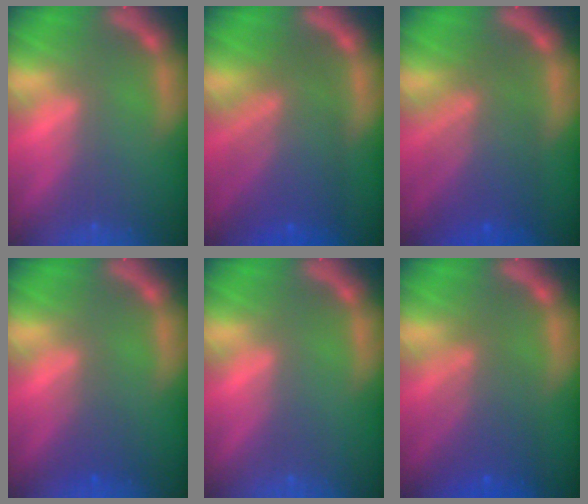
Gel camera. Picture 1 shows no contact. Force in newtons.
{"total": 8.1}
{"total": 7.5}
{"total": 2.0}
{"total": 0.0}
{"total": 5.1}